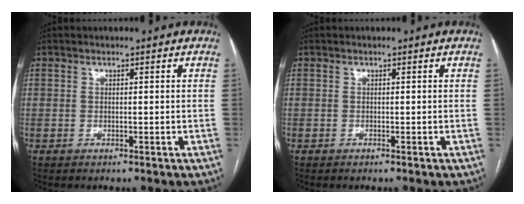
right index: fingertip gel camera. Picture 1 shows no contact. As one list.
[{"total": 0.0}]